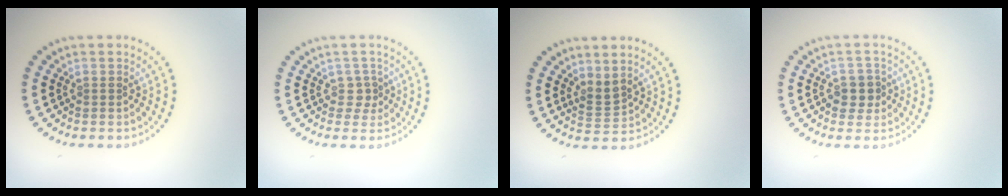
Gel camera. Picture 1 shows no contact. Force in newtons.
{"total": 1.4, "press": 1.1, "slide": 0.9}
{"total": 1.8, "press": 1.3, "slide": 1.1}
{"total": 2.4, "press": 2.2, "slide": 0.8}